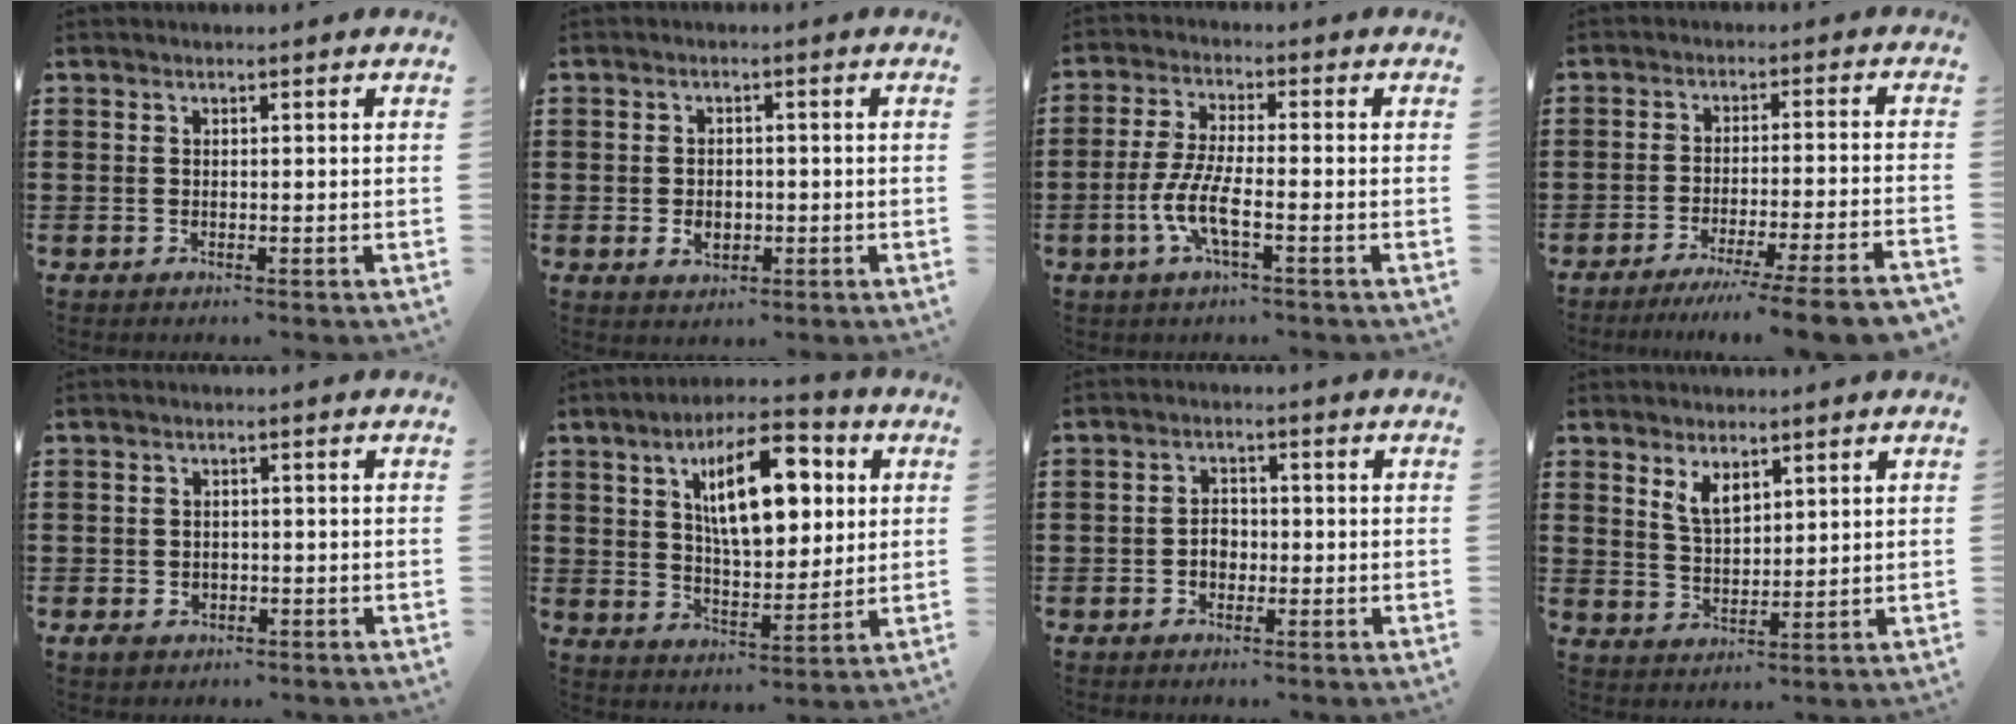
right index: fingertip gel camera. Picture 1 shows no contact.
{"total": 2.8, "force": [-0.6, 1.9, 1.8], "torque": [-0.037, 0.004, -0.014]}
{"total": 6.6, "force": [-2.7, 1.4, 5.9], "torque": [-0.140, -0.013, -0.060]}
{"total": 6.1, "force": [-4.9, -0.9, 3.5], "torque": [-0.052, -0.018, -0.092]}
{"total": 1.5, "force": [-0.7, 1.2, 0.5], "torque": [-0.012, 0.001, -0.018]}
{"total": 14.0, "force": [4.8, 5.8, 11.8], "torque": [-0.192, 0.003, 0.078]}
{"total": 2.2, "force": [-0.6, 1.7, 1.3], "torque": [-0.028, 0.004, -0.014]}
{"total": 4.1, "force": [2.6, 2.0, 2.4], "torque": [-0.055, 0.005, 0.048]}